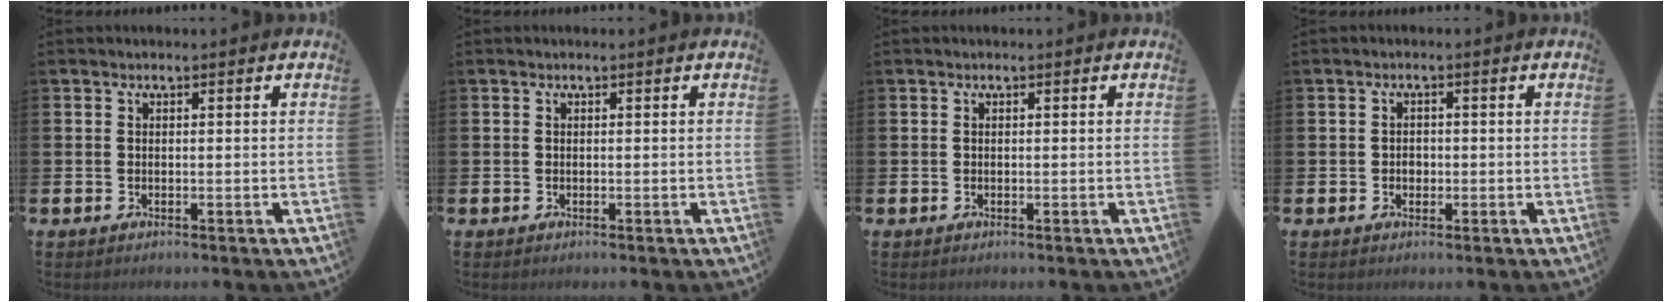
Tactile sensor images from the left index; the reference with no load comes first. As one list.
[{"total": 0.0}, {"total": 0.0}, {"total": 1.5, "force": [-0.2, 1.2, 0.8], "torque": [-0.008, 0.005, -0.007]}]